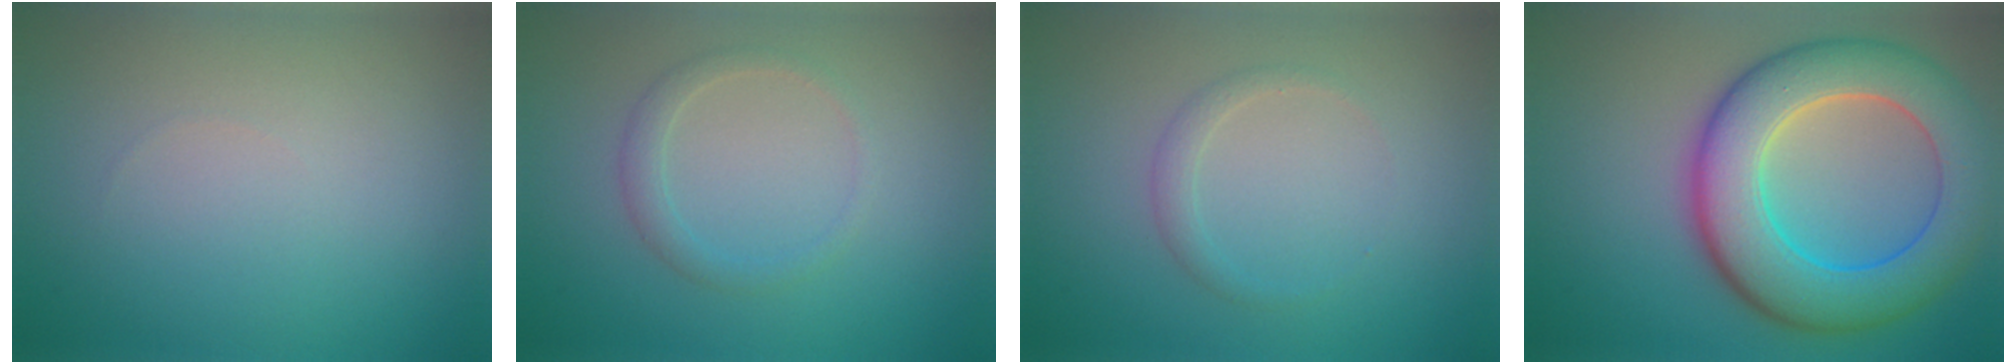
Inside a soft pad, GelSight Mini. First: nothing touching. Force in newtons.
{"total": 1.5, "press": 1.5, "slide": 0.2}
{"total": 1.2, "press": 1.2, "slide": 0.1}
{"total": 10.1, "press": 10.1, "slide": 0.2}